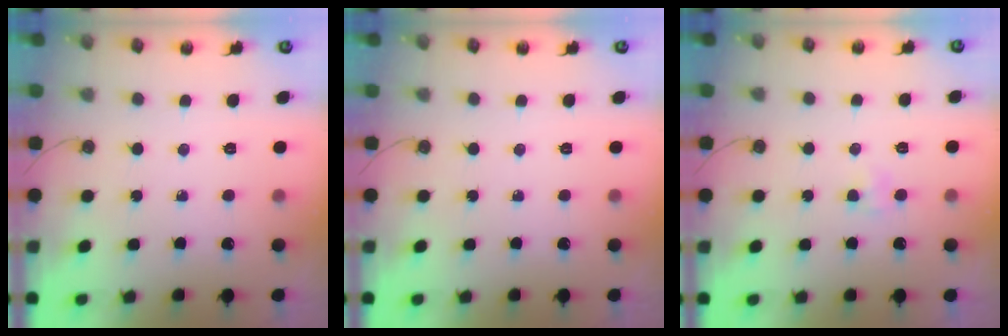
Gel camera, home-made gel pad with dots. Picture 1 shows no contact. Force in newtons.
{"total": 0.0}
{"total": 2.4, "press": 2.3, "slide": 0.3}